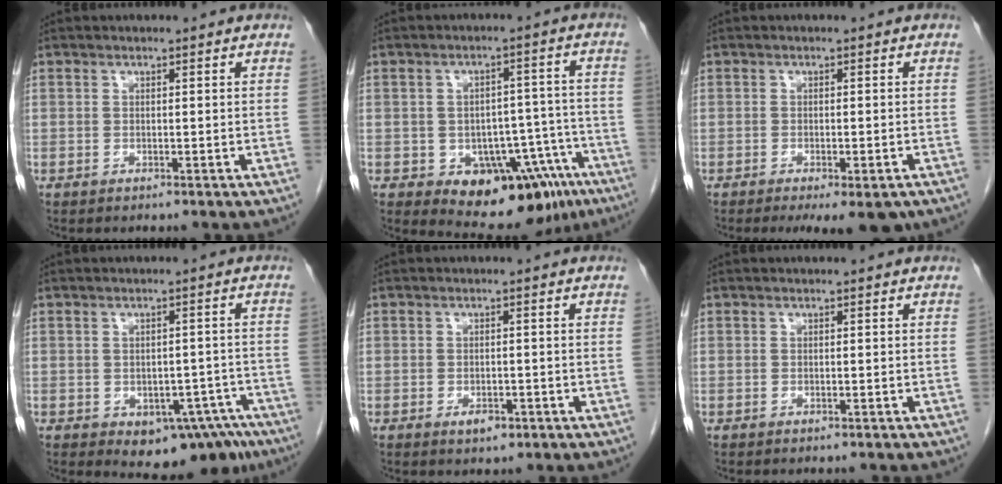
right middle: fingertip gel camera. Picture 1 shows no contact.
{"total": 14.7, "force": [-8.7, 8.1, 8.6], "torque": [-0.072, 0.033, -0.110]}
{"total": 6.8, "force": [-4.7, 2.1, 4.5], "torque": [-0.049, -0.010, -0.064]}
{"total": 9.8, "force": [-6.0, 5.3, 5.6], "torque": [-0.039, 0.015, -0.074]}
{"total": 2.2, "force": [-1.1, 1.2, 1.5], "torque": [-0.021, 0.002, -0.010]}
{"total": 0.5, "force": [-0.5, 0.1, 0.1], "torque": [-0.002, -0.001, -0.010]}